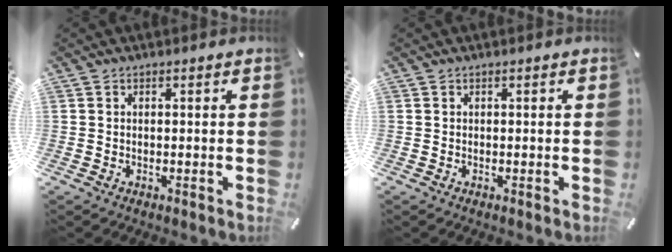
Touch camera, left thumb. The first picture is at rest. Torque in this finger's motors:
{"motor_torque": [-0.02, -0.02, 0.00, 0.00, 0.00]}